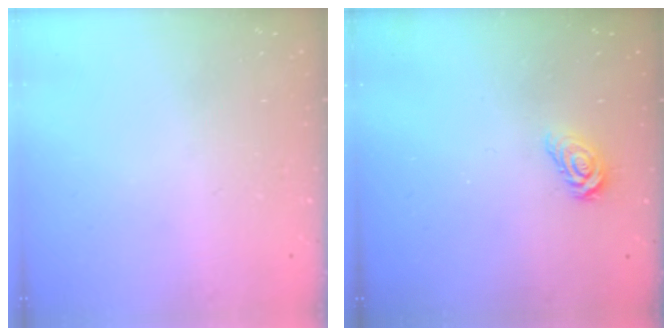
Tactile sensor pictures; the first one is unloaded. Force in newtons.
{"total": 5.1, "press": 5.1, "slide": 0.4}